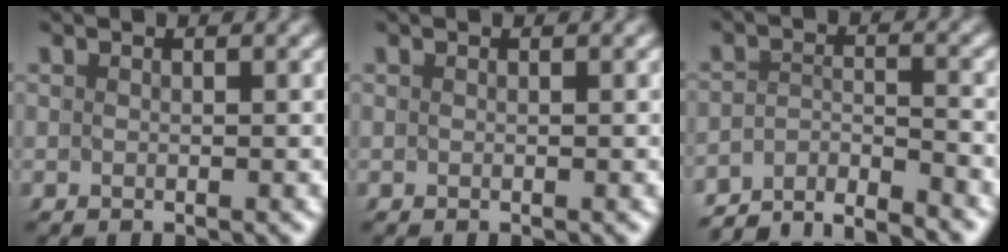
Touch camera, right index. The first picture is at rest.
{"total": 0.0}
{"total": 6.7, "force": [-6.7, 0.5, 0.3], "torque": [-0.002, -0.022, -0.114]}